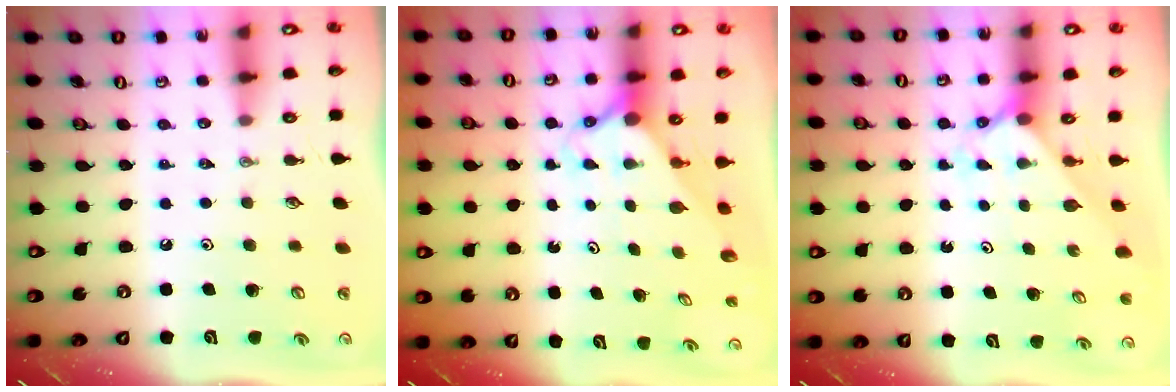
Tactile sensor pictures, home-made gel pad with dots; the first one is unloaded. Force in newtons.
{"total": 2.2, "press": 2.2, "slide": 0.2}
{"total": 2.1, "press": 2.1, "slide": 0.3}